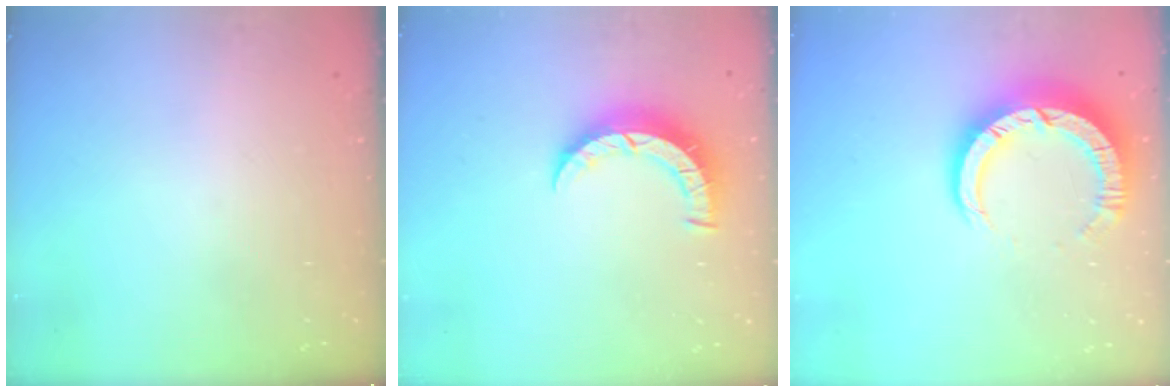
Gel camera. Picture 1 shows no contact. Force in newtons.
{"total": 7.1, "press": 7.0, "slide": 0.8}
{"total": 10.4, "press": 10.4, "slide": 1.1}